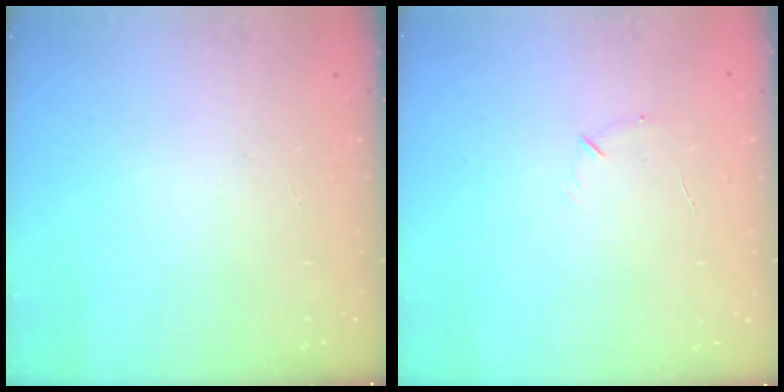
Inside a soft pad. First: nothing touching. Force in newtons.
{"total": 4.3, "press": 4.1, "slide": 1.1}